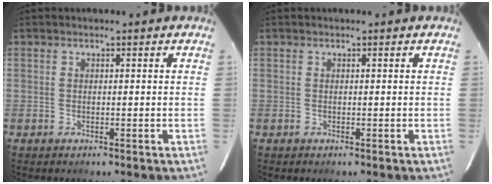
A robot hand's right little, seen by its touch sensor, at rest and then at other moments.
{"total": 0.0}